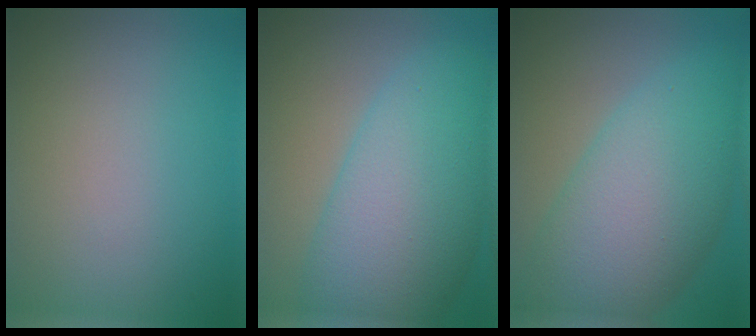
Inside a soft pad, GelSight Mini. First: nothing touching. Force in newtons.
{"total": 10.5, "press": 10.5, "slide": 0.3}
{"total": 9.4, "press": 9.4, "slide": 0.2}